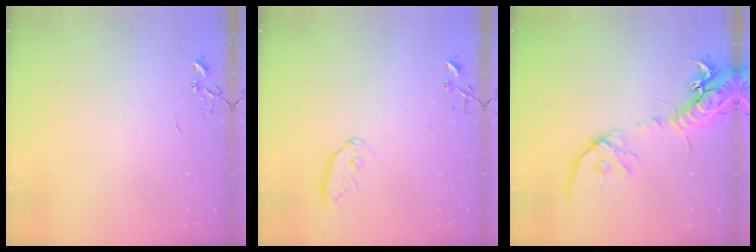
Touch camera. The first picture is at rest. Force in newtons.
{"total": 7.4, "press": 7.4, "slide": 0.5}
{"total": 18.3, "press": 17.9, "slide": 3.7}